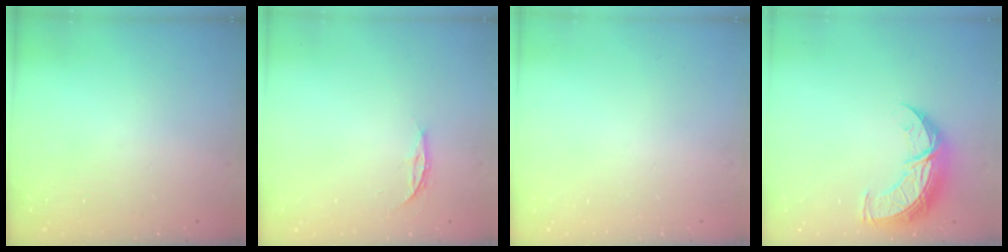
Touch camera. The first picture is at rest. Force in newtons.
{"total": 3.8, "press": 3.8, "slide": 0.3}
{"total": 0.0}
{"total": 11.2, "press": 11.2, "slide": 0.9}